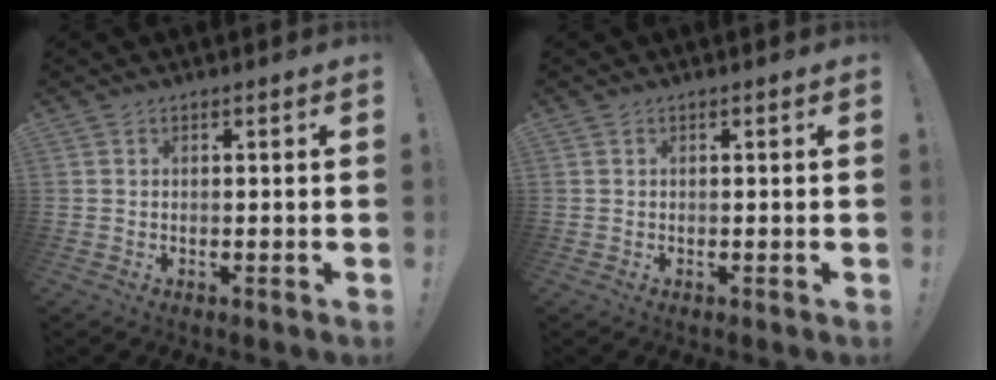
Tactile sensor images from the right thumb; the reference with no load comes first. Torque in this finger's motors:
{"motor_torque": [0.00, 0.00, -0.14, 0.09, 0.00]}